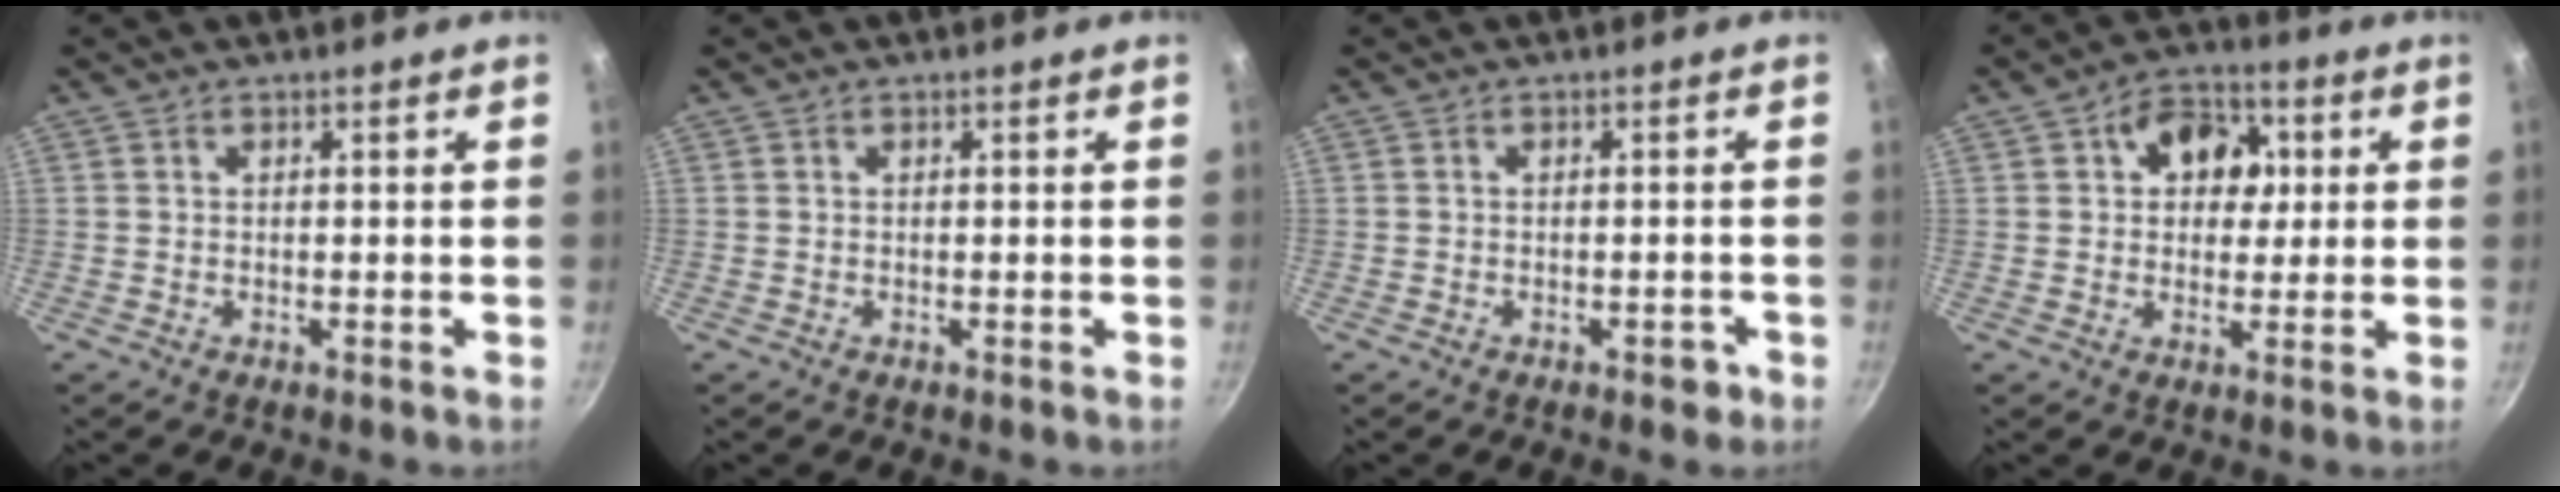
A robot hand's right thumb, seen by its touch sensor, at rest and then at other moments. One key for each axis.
{"total": 0.0}
{"total": 2.1, "fx": -1.2, "fy": 1.2, "fz": 1.3, "tx": -0.007, "ty": 0.018, "tz": -0.007}
{"total": 9.9, "fx": 2.4, "fy": 7.7, "fz": 5.8, "tx": -0.032, "ty": 0.004, "tz": 0.024}